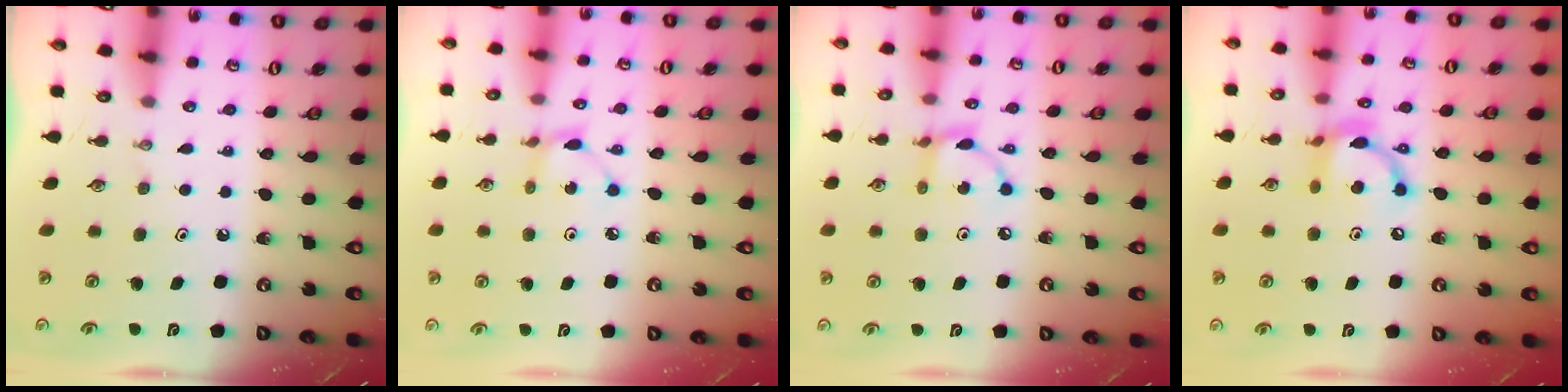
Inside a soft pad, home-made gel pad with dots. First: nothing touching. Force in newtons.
{"total": 2.5, "press": 2.5, "slide": 0.1}
{"total": 6.8, "press": 6.8, "slide": 0.2}
{"total": 13.3, "press": 13.2, "slide": 1.2}